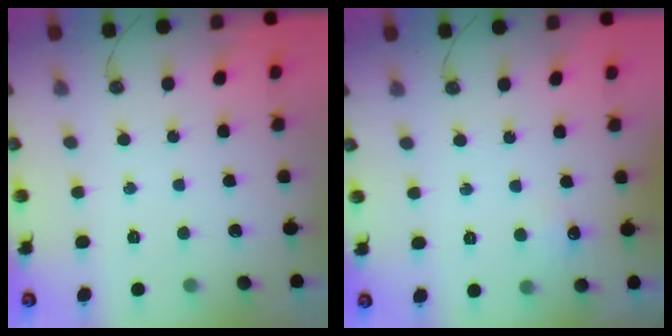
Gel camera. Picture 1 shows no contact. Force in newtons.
{"total": 4.5, "press": 4.5, "slide": 0.6}